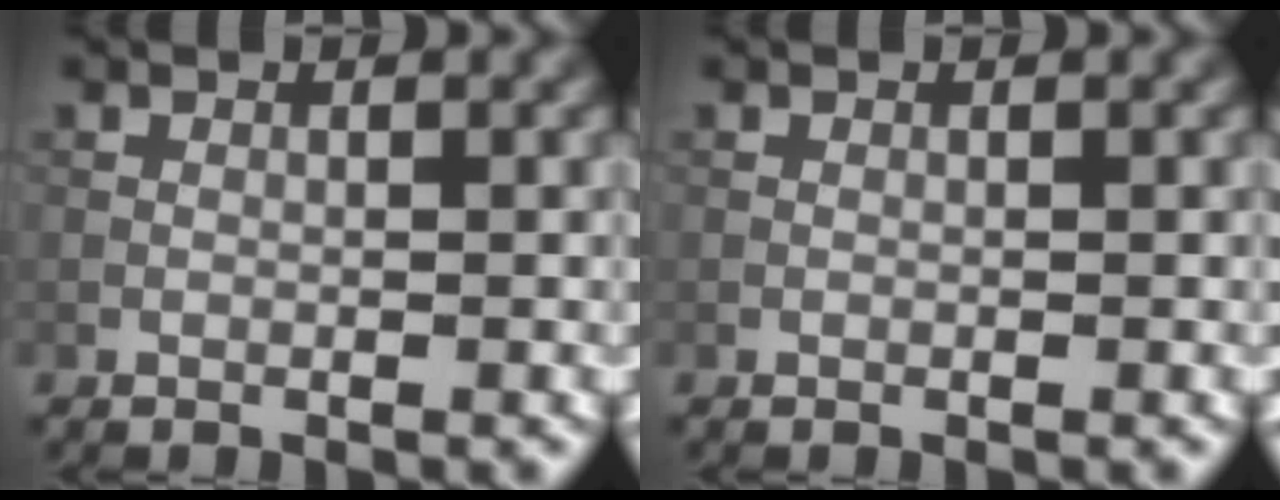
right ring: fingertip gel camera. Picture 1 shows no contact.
{"total": 0.0}